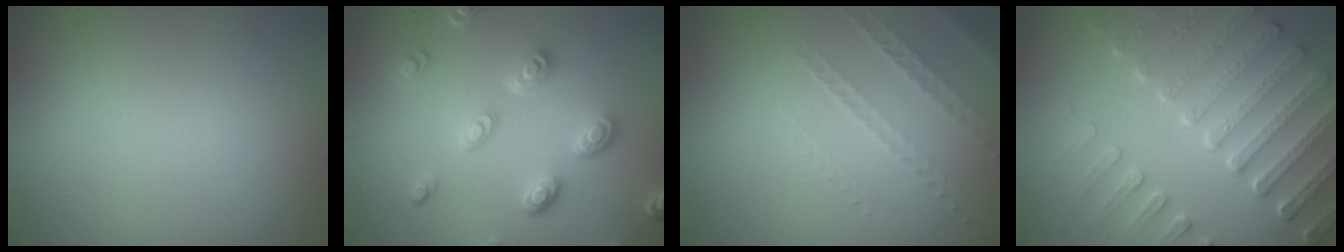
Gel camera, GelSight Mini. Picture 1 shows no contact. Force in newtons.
{"total": 4.1, "press": 3.4, "slide": 2.3}
{"total": 1.3, "press": 0.9, "slide": 0.9}
{"total": 7.6, "press": 5.7, "slide": 5.0}